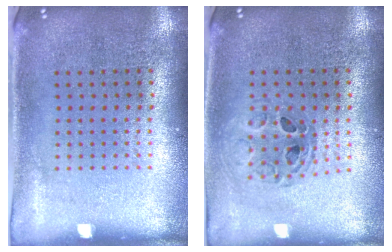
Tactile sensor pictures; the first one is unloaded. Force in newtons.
{"total": 0.9, "press": 0.9, "slide": 0.2}